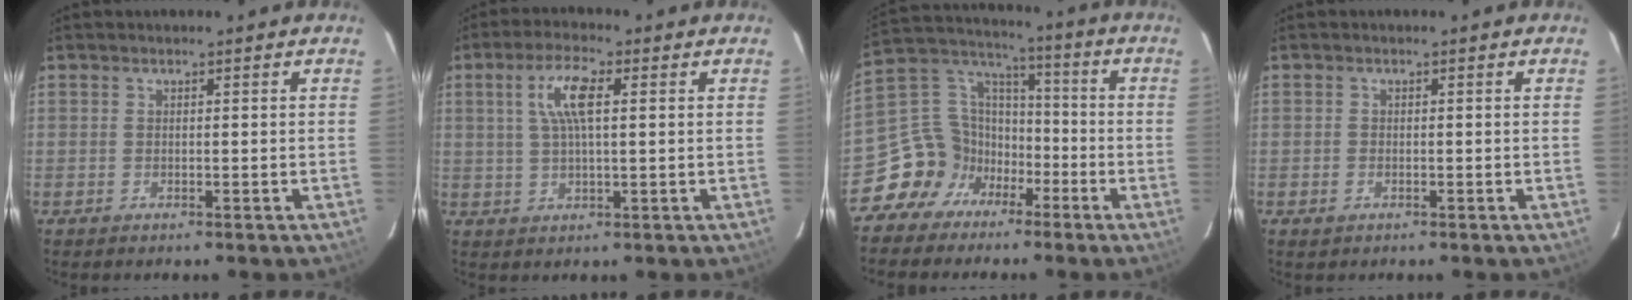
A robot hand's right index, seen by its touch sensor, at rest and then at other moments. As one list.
[{"total": 6.9, "force": [1.9, 2.0, 6.4], "torque": [-0.125, 0.011, 0.037]}, {"total": 11.7, "force": [-6.6, 9.4, 2.4], "torque": [-0.058, 0.051, -0.120]}, {"total": 1.3, "force": [-0.6, 1.0, 0.5], "torque": [-0.009, -0.002, -0.011]}]